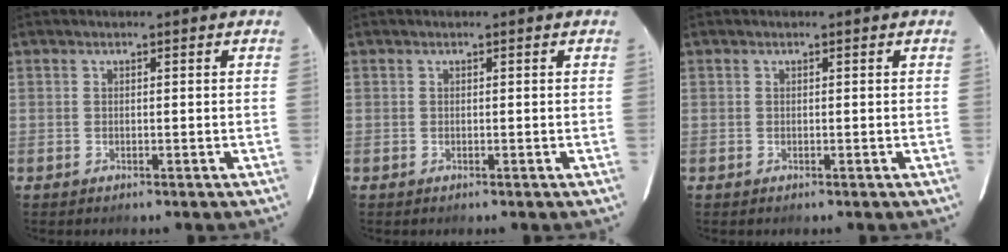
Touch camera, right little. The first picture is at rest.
{"total": 0.0}
{"total": 0.0}